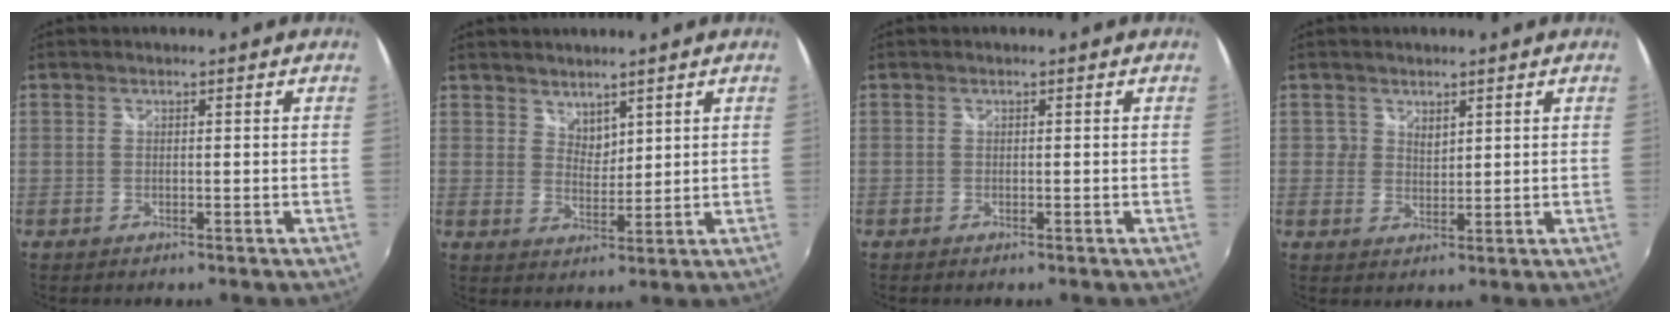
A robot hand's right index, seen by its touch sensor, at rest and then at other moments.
{"total": 3.6, "force": [3.0, 1.7, 0.9], "torque": [-0.006, 0.000, 0.055]}
{"total": 0.0}
{"total": 2.3, "force": [1.4, 1.8, 0.4], "torque": [-0.004, 0.004, 0.026]}